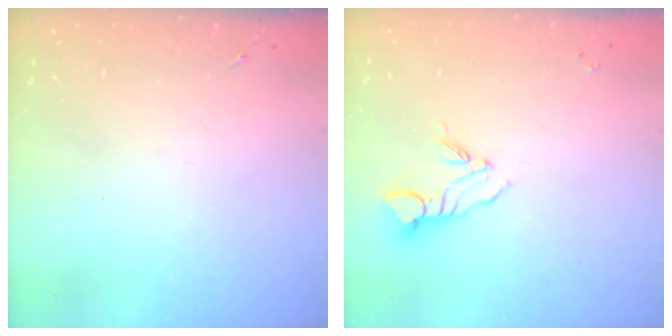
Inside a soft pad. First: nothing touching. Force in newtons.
{"total": 6.9, "press": 6.9, "slide": 0.7}